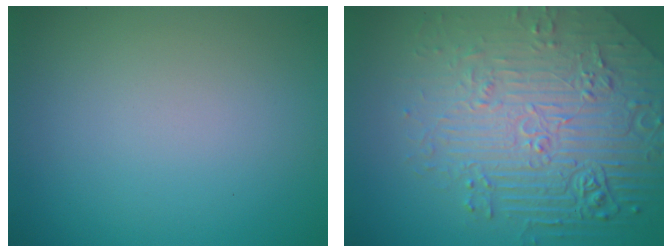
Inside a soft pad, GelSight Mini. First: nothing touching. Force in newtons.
{"total": 9.0, "press": 6.2, "slide": 6.5}